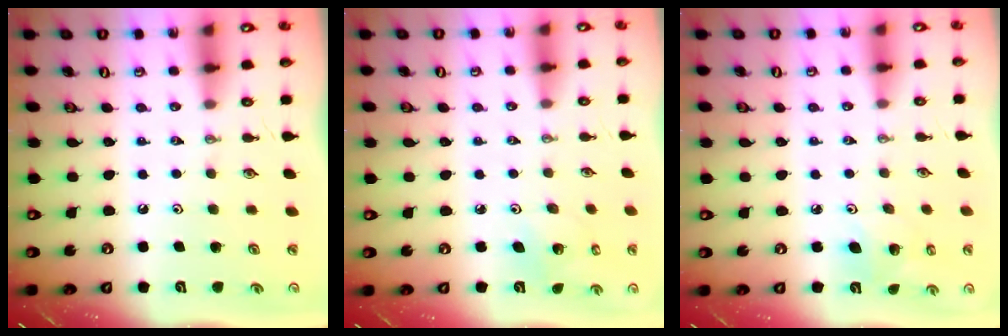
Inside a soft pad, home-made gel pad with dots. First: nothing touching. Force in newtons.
{"total": 3.5, "press": 3.5, "slide": 0.3}
{"total": 4.3, "press": 4.0, "slide": 1.6}